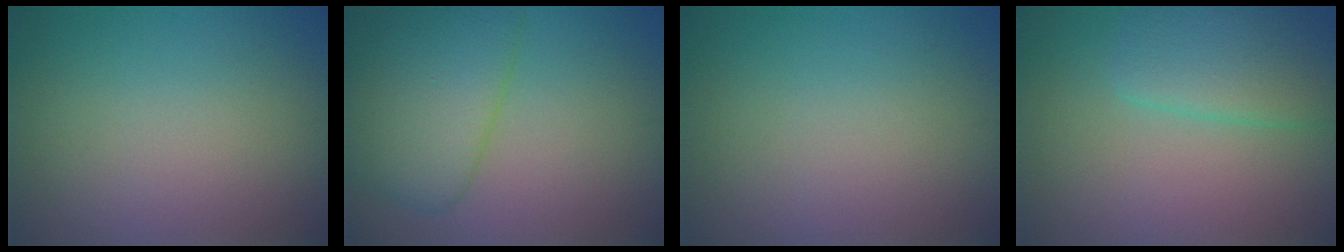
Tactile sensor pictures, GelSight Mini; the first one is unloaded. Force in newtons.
{"total": 6.3, "press": 6.3, "slide": 0.2}
{"total": 0.0}
{"total": 4.1, "press": 4.1, "slide": 0.2}